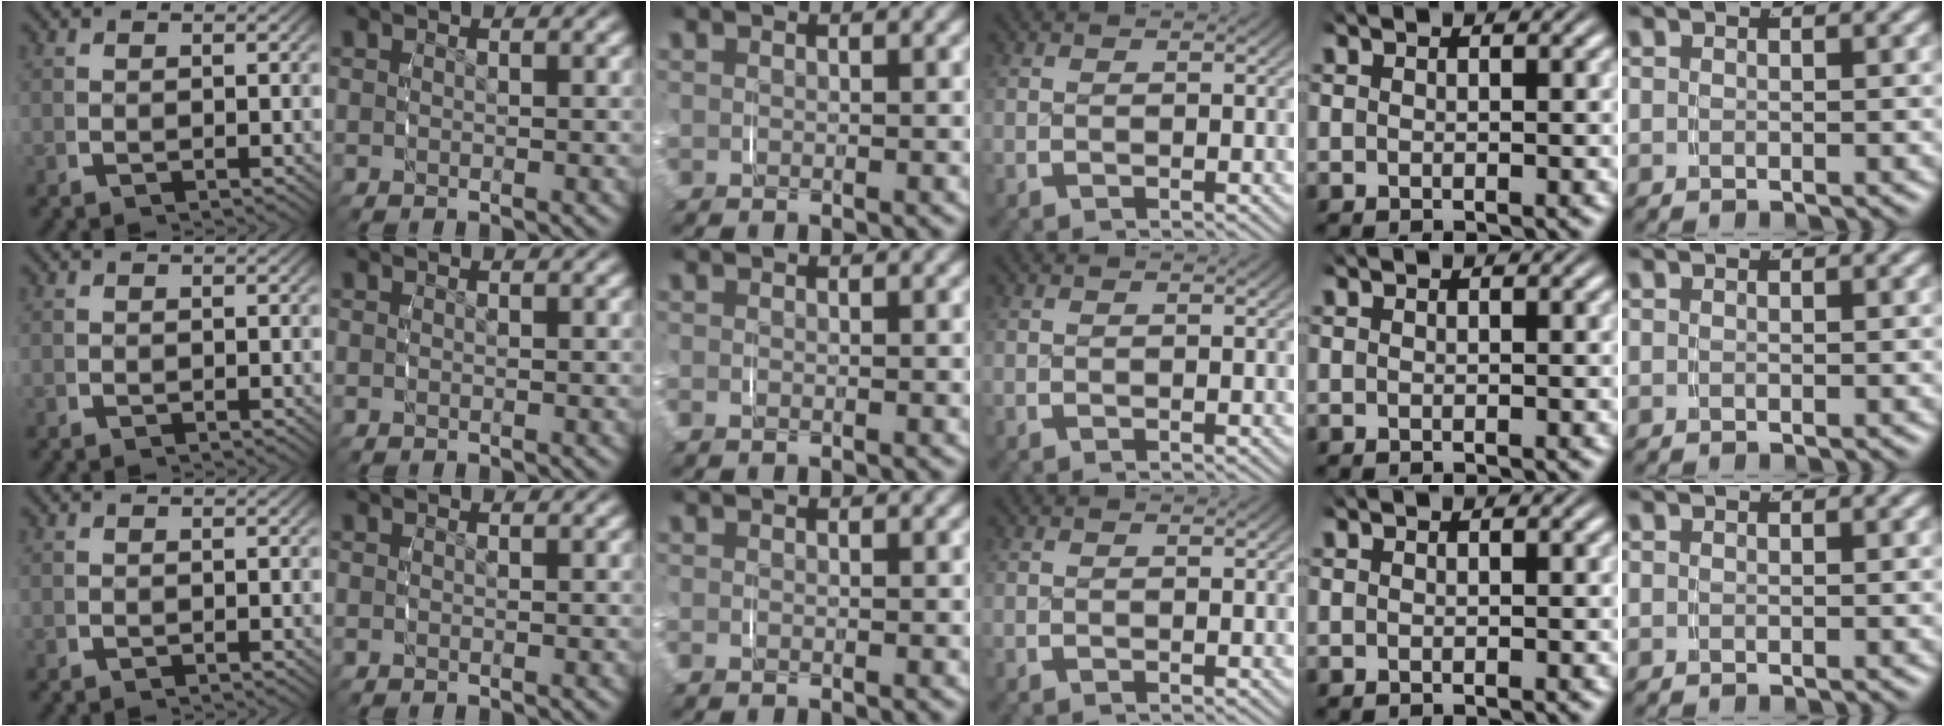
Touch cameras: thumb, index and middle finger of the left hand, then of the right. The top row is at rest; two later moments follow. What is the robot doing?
{"motion": "grasp_and_lifting", "object": "paper towel"}